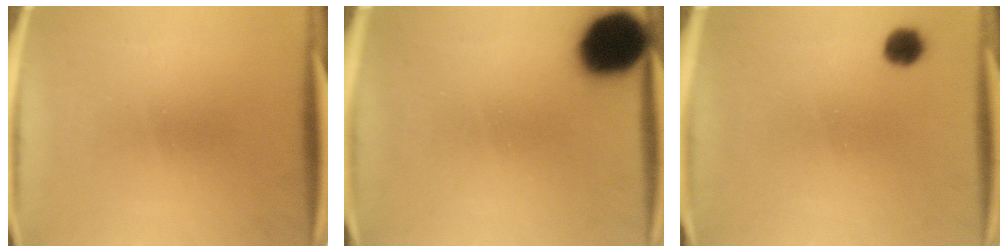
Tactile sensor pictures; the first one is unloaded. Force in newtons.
{"total": 16.4}
{"total": 3.5}